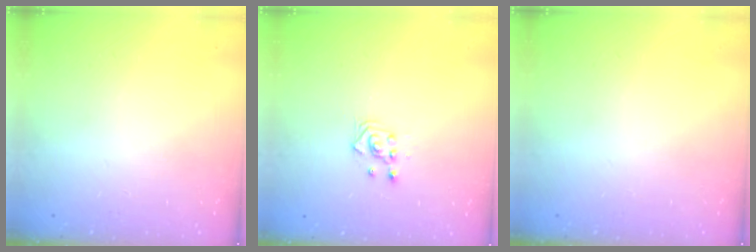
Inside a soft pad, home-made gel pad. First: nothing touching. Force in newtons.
{"total": 2.3, "press": 2.3, "slide": 0.3}
{"total": 0.0}